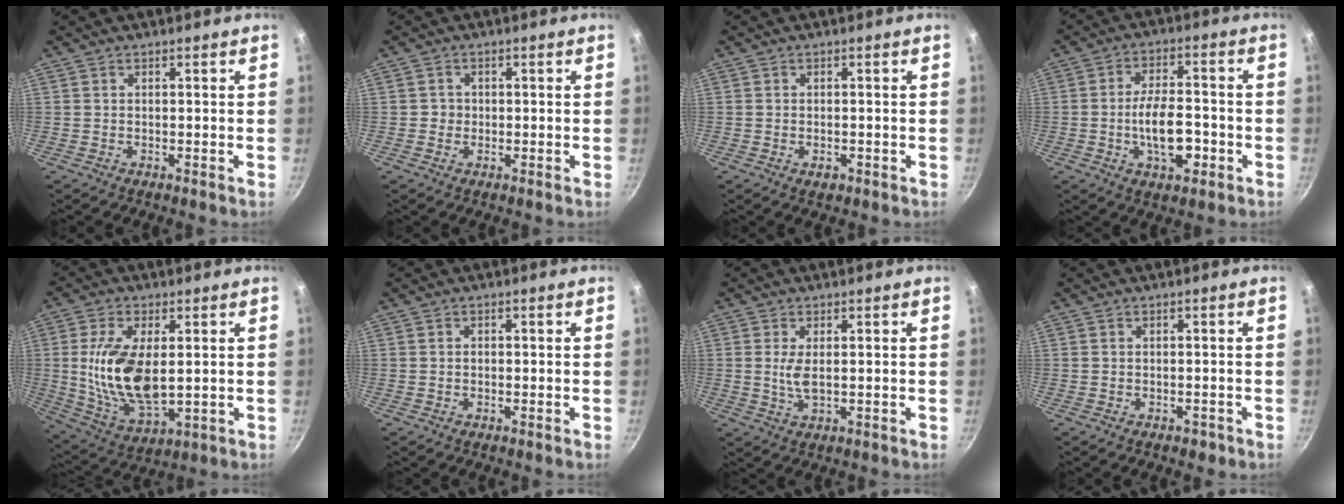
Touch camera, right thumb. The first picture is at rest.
{"total": 1.5, "force": [-0.2, 1.5, 0.3], "torque": [0.007, 0.000, -0.006]}
{"total": 1.9, "force": [-0.8, 1.2, 1.2], "torque": [-0.017, 0.001, -0.010]}
{"total": 10.5, "force": [-2.9, 5.1, 8.7], "torque": [-0.129, 0.022, -0.049]}
{"total": 15.4, "force": [1.2, 7.7, 13.3], "torque": [-0.248, -0.012, 0.032]}
{"total": 0.6, "force": [-0.2, 0.5, 0.3], "torque": [-0.003, 0.004, -0.002]}
{"total": 3.5, "force": [0.3, 1.4, 3.2], "torque": [-0.066, -0.004, 0.008]}
{"total": 1.4, "force": [-0.9, 0.9, 0.7], "torque": [-0.003, 0.013, -0.001]}